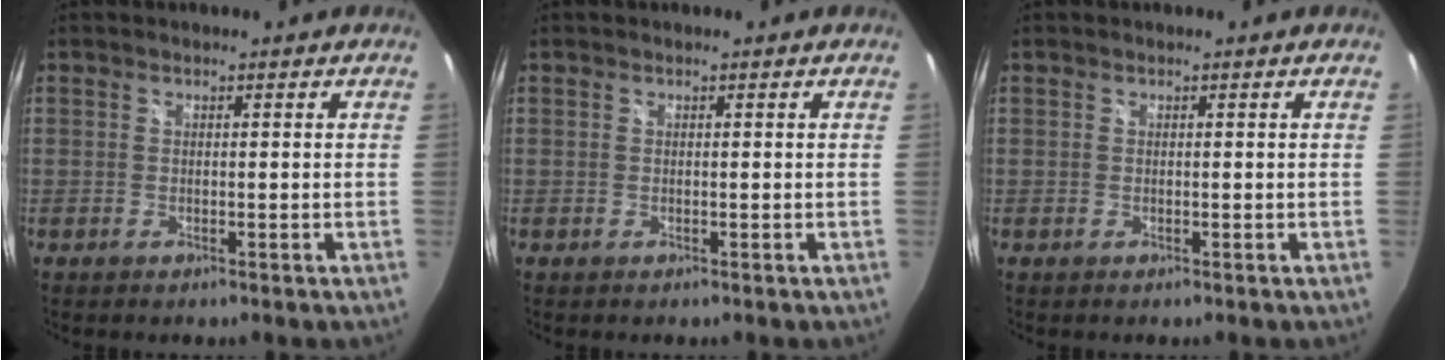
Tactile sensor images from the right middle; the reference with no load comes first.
{"total": 0.0}
{"total": 0.0}